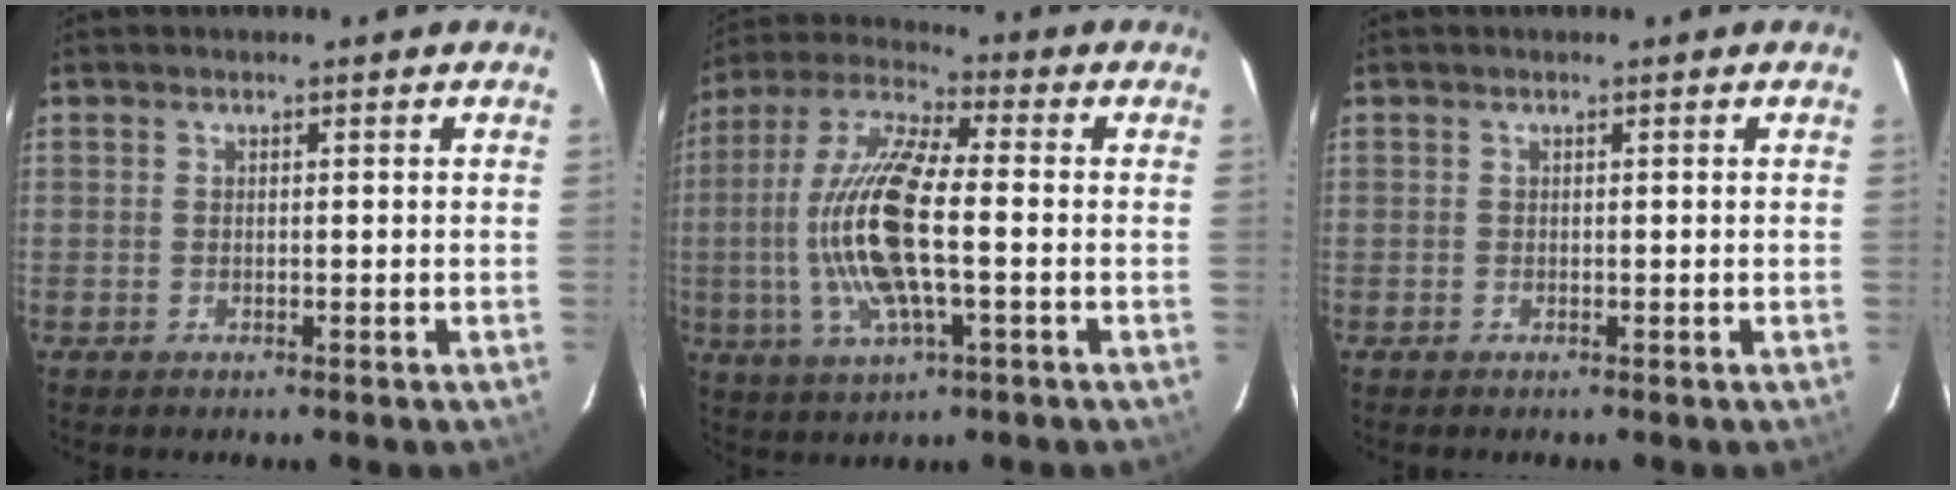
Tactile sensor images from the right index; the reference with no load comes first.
{"total": 17.0, "force": [-1.6, 5.0, 16.2], "torque": [-0.329, 0.001, -0.035]}
{"total": 0.0}